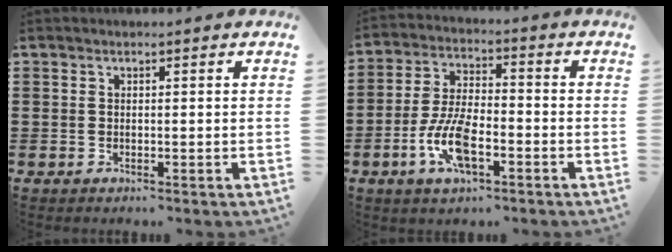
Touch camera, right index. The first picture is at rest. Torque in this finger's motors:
{"motor_torque": [1.50, 0.60, 0.28, 0.21]}